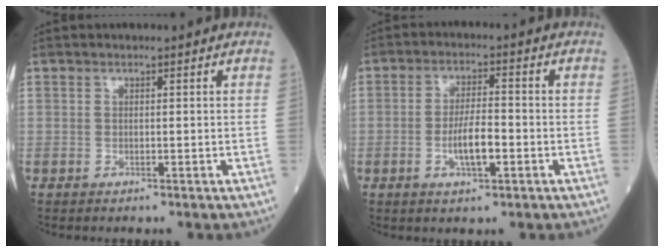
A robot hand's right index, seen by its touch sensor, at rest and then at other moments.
{"total": 5.5, "force": [-1.7, 1.3, 5.1], "torque": [-0.097, 0.003, -0.029]}